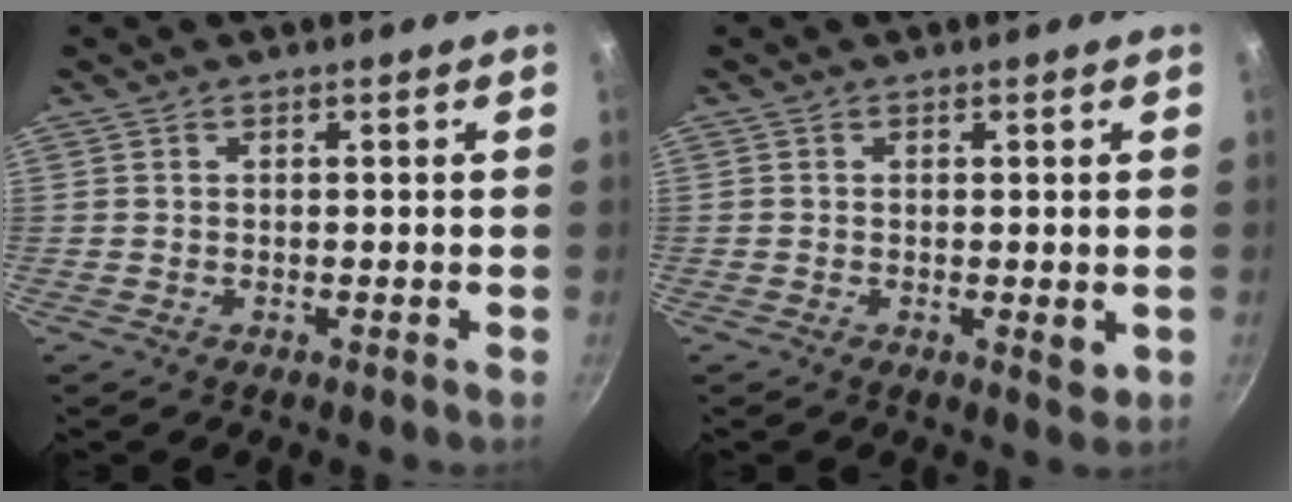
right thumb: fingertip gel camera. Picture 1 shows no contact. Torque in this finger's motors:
{"motor_torque": [2.25, 1.24, 1.50, -0.84, 0.47]}